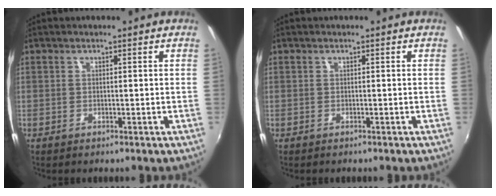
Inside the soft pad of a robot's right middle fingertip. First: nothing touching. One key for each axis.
{"total": 0.0}